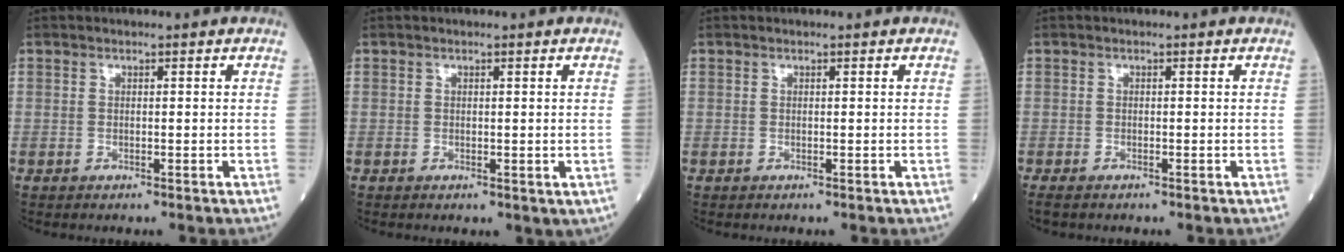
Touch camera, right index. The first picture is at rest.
{"total": 1.0, "force": [0.0, 0.7, 0.8], "torque": [-0.011, -0.003, 0.004]}
{"total": 0.0}
{"total": 1.9, "force": [-1.5, 0.6, 0.9], "torque": [-0.017, -0.005, -0.023]}